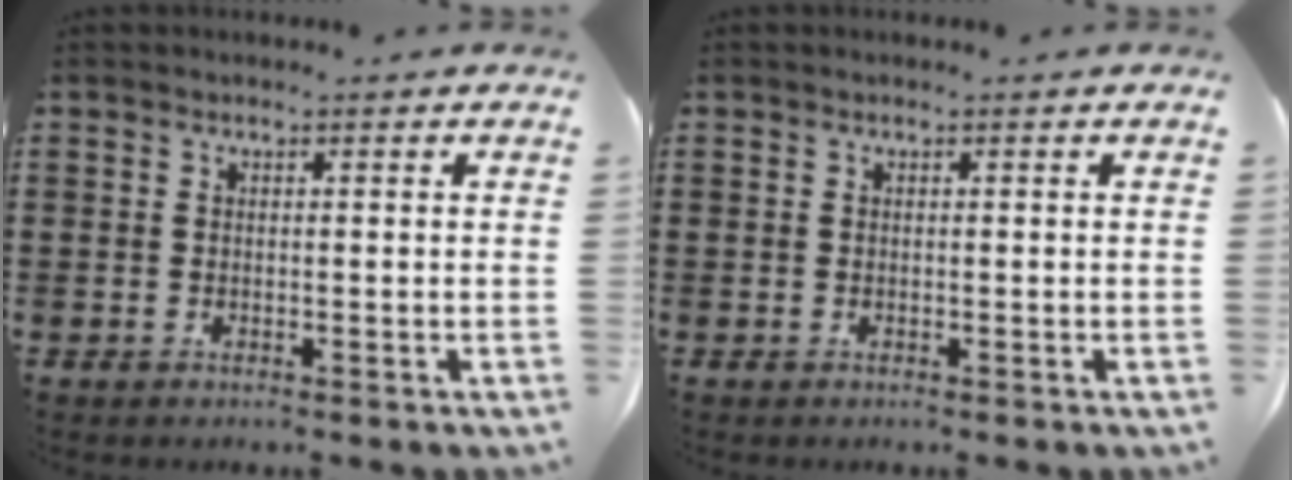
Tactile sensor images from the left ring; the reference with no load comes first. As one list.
[{"total": 0.0}]